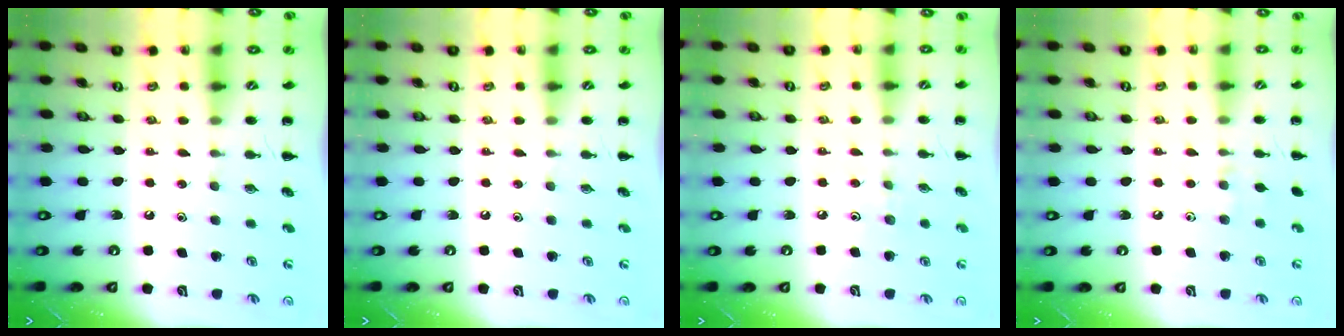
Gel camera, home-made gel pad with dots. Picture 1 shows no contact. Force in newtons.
{"total": 0.0}
{"total": 3.7, "press": 3.3, "slide": 1.6}
{"total": 2.9, "press": 2.7, "slide": 1.0}